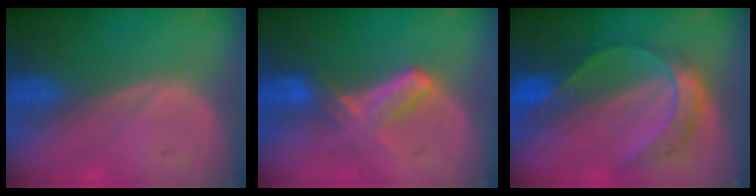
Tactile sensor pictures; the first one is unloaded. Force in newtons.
{"total": 5.7, "press": 5.5, "slide": 1.4}
{"total": 7.7, "press": 6.5, "slide": 4.2}